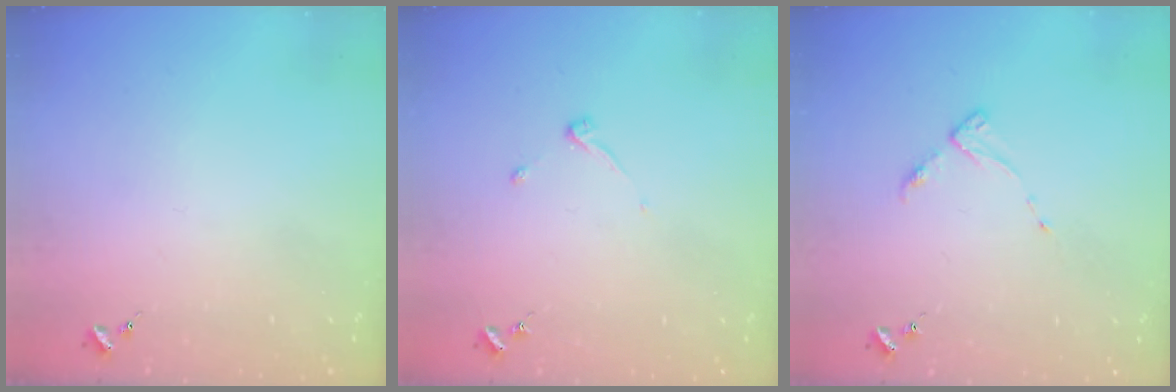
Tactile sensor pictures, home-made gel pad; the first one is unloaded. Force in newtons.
{"total": 3.3, "press": 3.3, "slide": 0.4}
{"total": 5.0, "press": 4.9, "slide": 0.6}